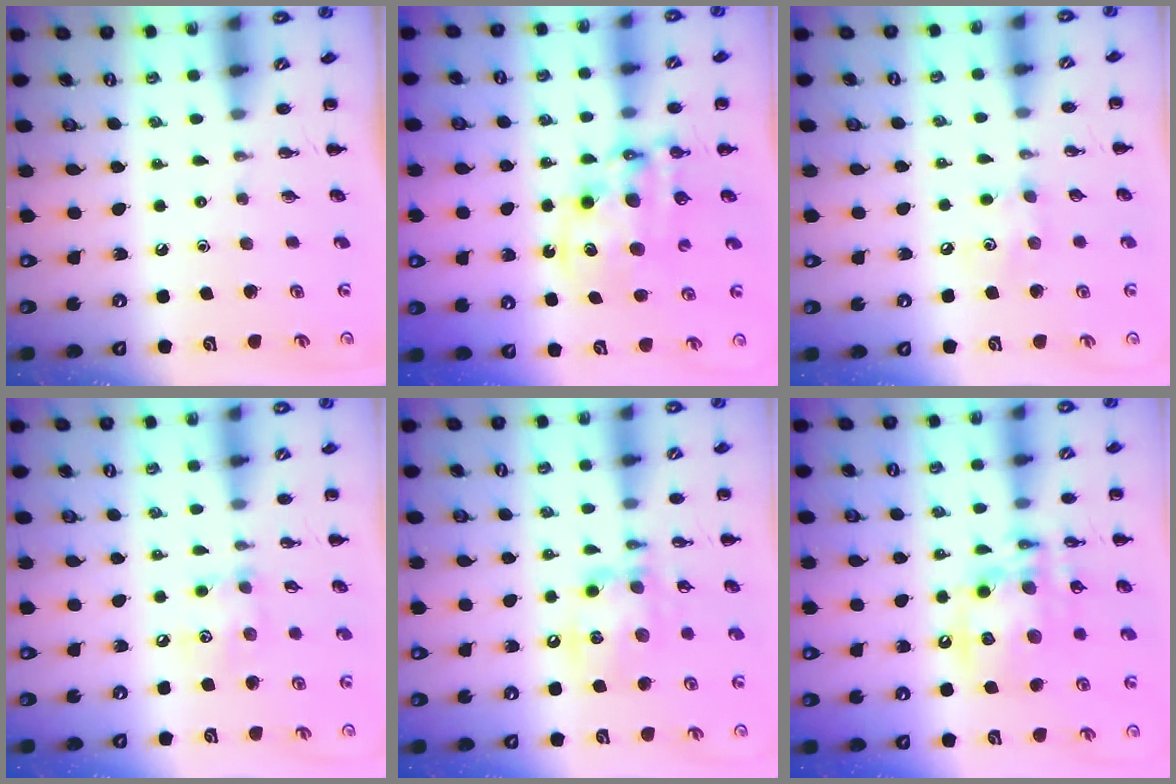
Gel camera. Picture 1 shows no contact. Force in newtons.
{"total": 11.6, "press": 11.2, "slide": 2.8}
{"total": 4.9, "press": 4.8, "slide": 1.0}
{"total": 6.5, "press": 6.5, "slide": 0.7}
{"total": 14.6, "press": 14.4, "slide": 2.4}
{"total": 14.9, "press": 14.6, "slide": 3.2}